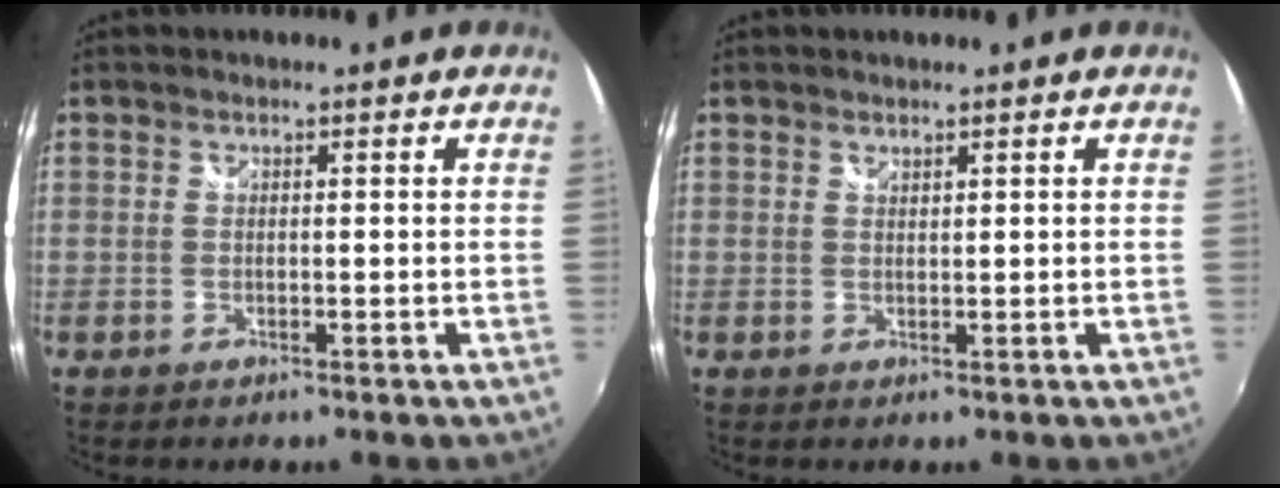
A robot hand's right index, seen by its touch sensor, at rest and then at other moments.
{"total": 0.7, "force": [0.7, 0.1, 0.1], "torque": [-0.002, 0.001, 0.013]}